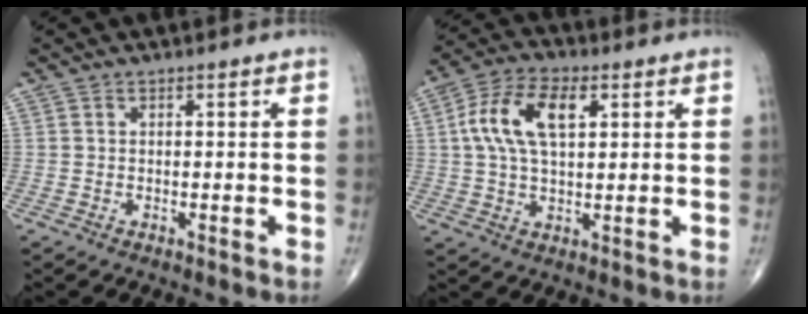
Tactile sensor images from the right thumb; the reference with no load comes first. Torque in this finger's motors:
{"motor_torque": [0.09, 0.33, 0.20, -0.14, 0.10]}